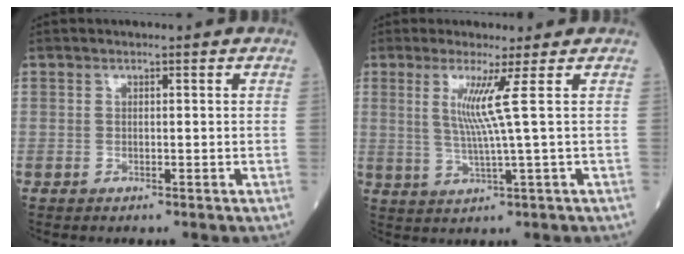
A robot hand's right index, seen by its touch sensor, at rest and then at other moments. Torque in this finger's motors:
{"motor_torque": [0.75, 0.19, 0.43, 0.13]}